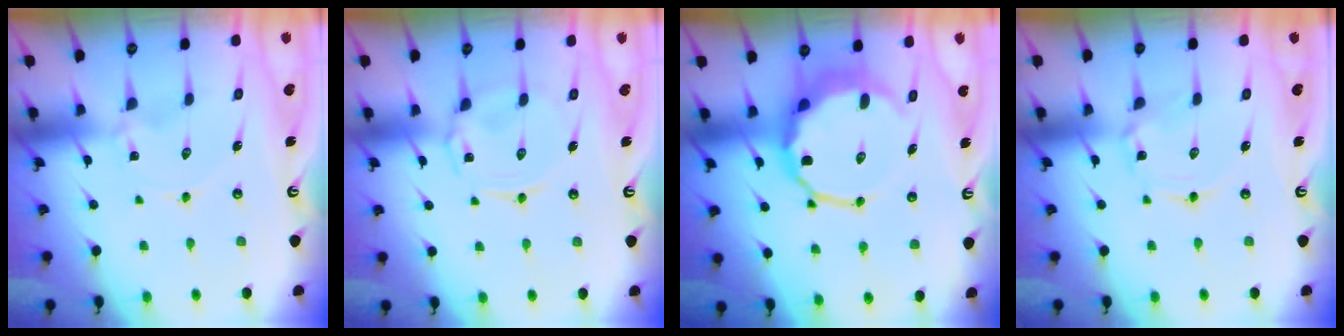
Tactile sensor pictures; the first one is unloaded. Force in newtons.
{"total": 3.0, "press": 3.0, "slide": 0.4}
{"total": 12.1, "press": 11.6, "slide": 3.4}
{"total": 2.4, "press": 2.4, "slide": 0.1}